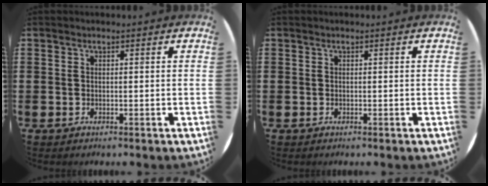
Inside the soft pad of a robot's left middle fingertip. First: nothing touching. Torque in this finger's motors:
{"motor_torque": [-0.03, 0.01, 0.00, 0.01]}